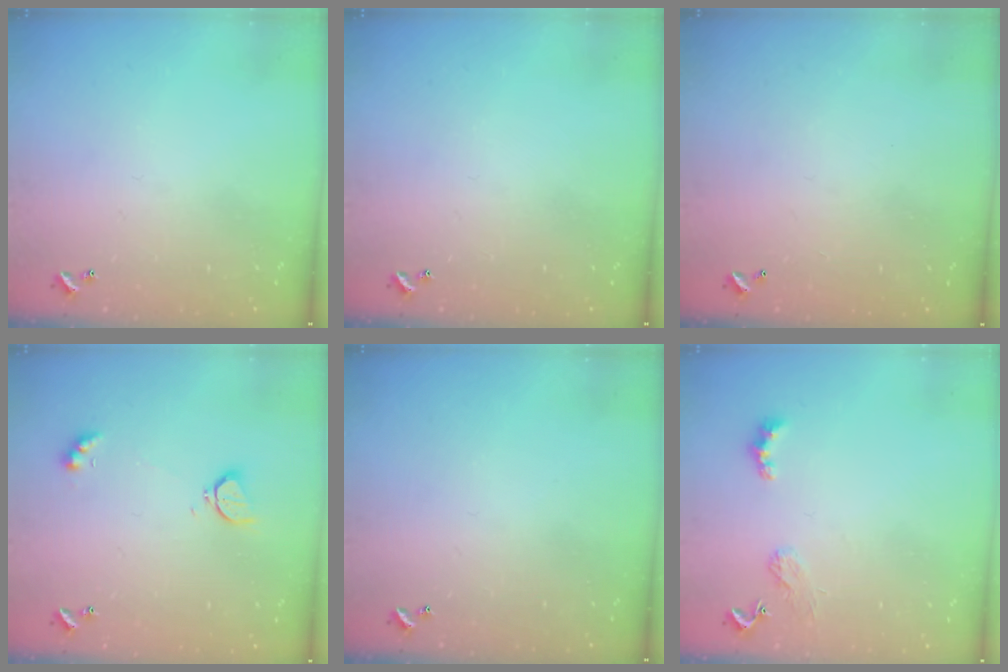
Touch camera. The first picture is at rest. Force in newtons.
{"total": 0.0}
{"total": 2.8, "press": 2.8, "slide": 0.1}
{"total": 2.8, "press": 2.7, "slide": 0.6}
{"total": 0.0}
{"total": 2.4, "press": 2.3, "slide": 0.5}